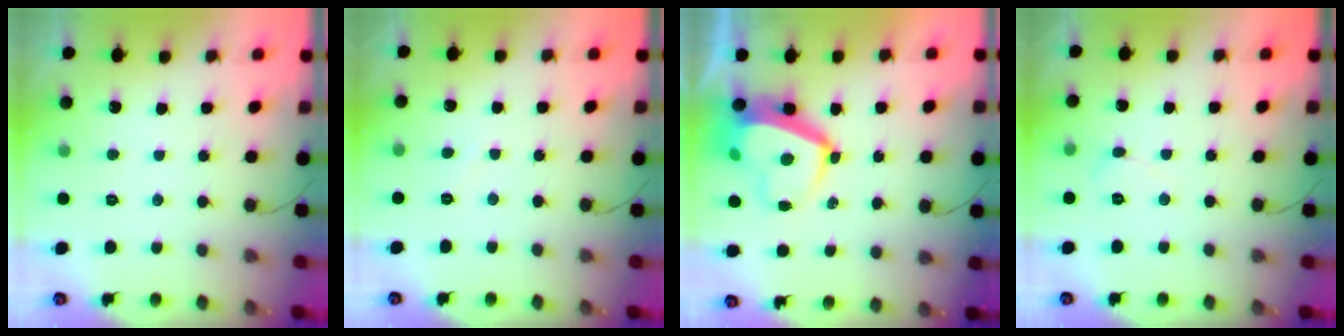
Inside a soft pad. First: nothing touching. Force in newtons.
{"total": 2.3, "press": 2.3, "slide": 0.3}
{"total": 8.4, "press": 8.3, "slide": 0.7}
{"total": 3.0, "press": 3.0, "slide": 0.3}